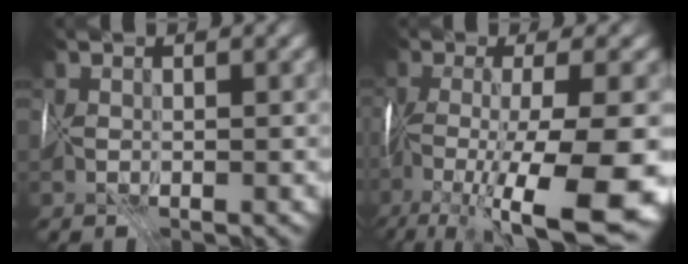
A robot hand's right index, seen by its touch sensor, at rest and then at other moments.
{"total": 13.8, "force": [-6.8, 2.6, 11.7], "torque": [-0.219, -0.021, -0.100]}